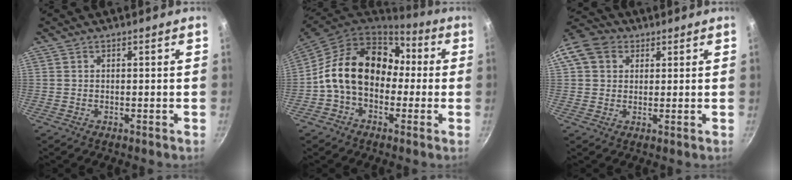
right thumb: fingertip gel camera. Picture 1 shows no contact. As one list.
[{"total": 17.0, "force": [0.1, 12.7, 11.3], "torque": [-0.159, 0.050, -0.013]}, {"total": 10.5, "force": [3.4, 8.5, 5.2], "torque": [-0.092, 0.020, 0.047]}]